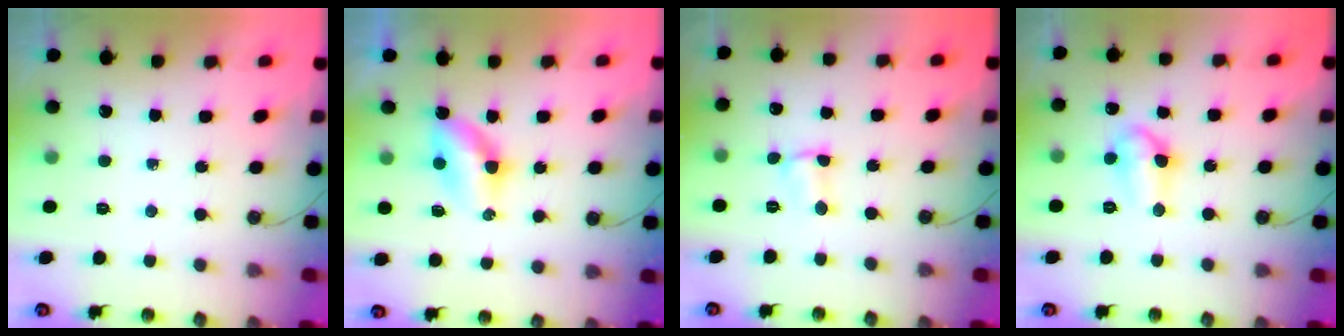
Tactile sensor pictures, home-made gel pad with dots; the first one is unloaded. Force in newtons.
{"total": 5.8, "press": 5.2, "slide": 2.5}
{"total": 2.6, "press": 2.6, "slide": 0.4}
{"total": 7.9, "press": 7.8, "slide": 0.9}